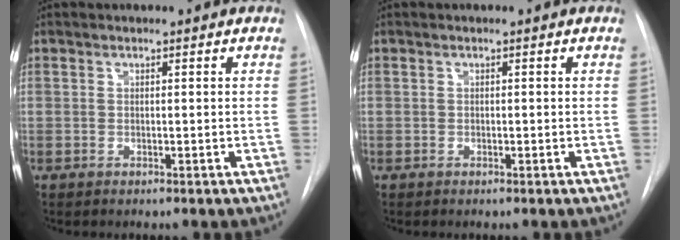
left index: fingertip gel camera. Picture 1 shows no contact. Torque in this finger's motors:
{"motor_torque": [0.02, 0.03, -0.02, -0.01]}